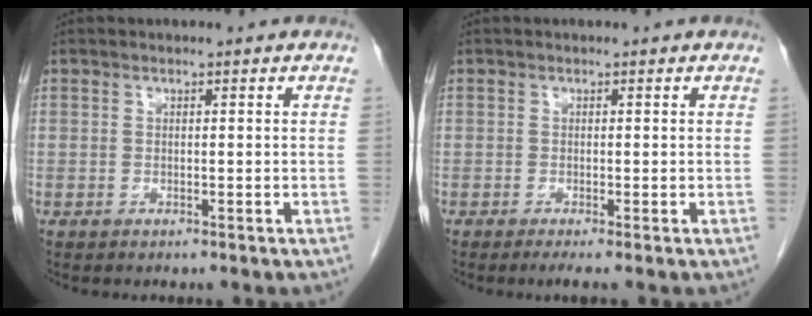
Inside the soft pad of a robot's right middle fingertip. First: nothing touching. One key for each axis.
{"total": 1.4, "fx": -0.9, "fy": -0.1, "fz": 1.0, "tx": -0.018, "ty": -0.005, "tz": -0.016}